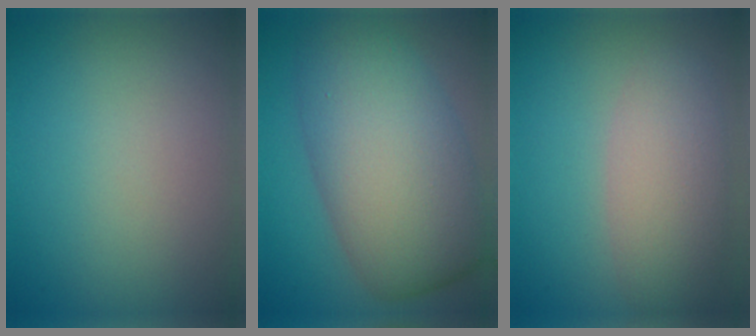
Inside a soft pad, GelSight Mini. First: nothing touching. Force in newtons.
{"total": 11.2, "press": 11.2, "slide": 0.6}
{"total": 4.7, "press": 4.7, "slide": 0.2}